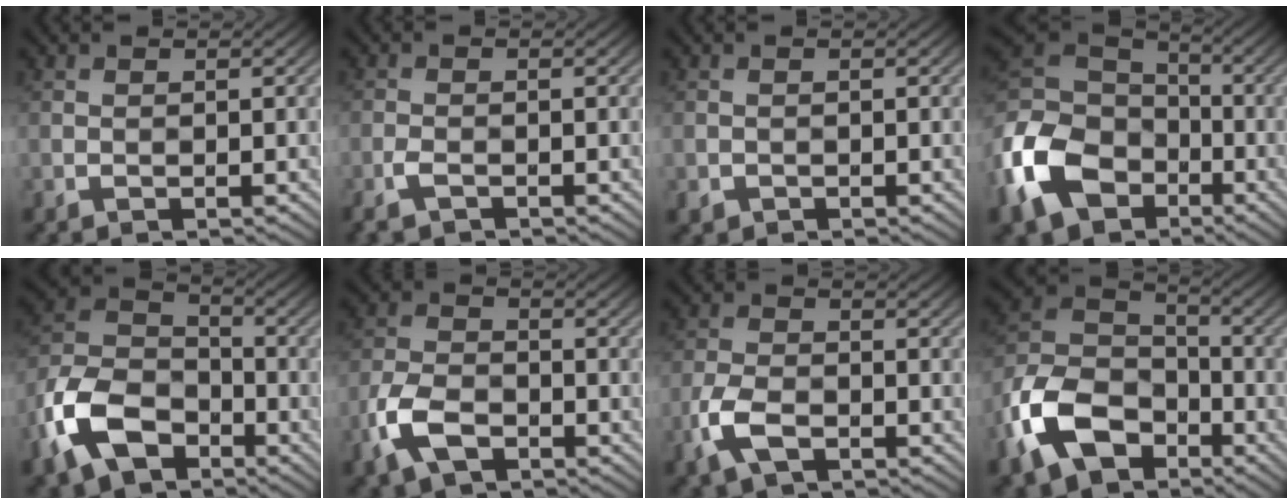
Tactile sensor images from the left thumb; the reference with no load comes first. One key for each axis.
{"total": 2.3, "fx": -1.6, "fy": 0.9, "fz": 1.4, "tx": -0.037, "ty": -0.006, "tz": -0.036}
{"total": 0.8, "fx": -0.4, "fy": 0.7, "fz": 0.0, "tx": 0.002, "ty": -0.004, "tz": -0.008}
{"total": 15.6, "fx": -6.7, "fy": 11.2, "fz": 8.6, "tx": -0.245, "ty": -0.030, "tz": -0.144}
{"total": 12.8, "fx": -6.8, "fy": 7.7, "fz": 7.5, "tx": -0.189, "ty": -0.010, "tz": -0.155}
{"total": 6.9, "fx": -3.7, "fy": 3.9, "fz": 4.4, "tx": -0.104, "ty": -0.003, "tz": -0.085}
{"total": 5.5, "fx": -2.8, "fy": 2.9, "fz": 3.7, "tx": -0.092, "ty": -0.007, "tz": -0.066}
{"total": 14.0, "fx": -7.2, "fy": 8.9, "fz": 8.0, "tx": -0.204, "ty": -0.020, "tz": -0.159}